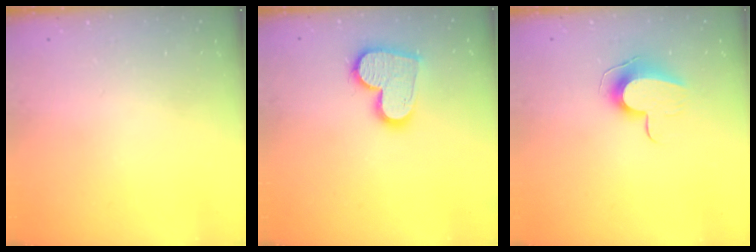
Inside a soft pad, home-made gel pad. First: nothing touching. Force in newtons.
{"total": 15.2, "press": 15.1, "slide": 1.2}
{"total": 9.4, "press": 9.4, "slide": 0.6}